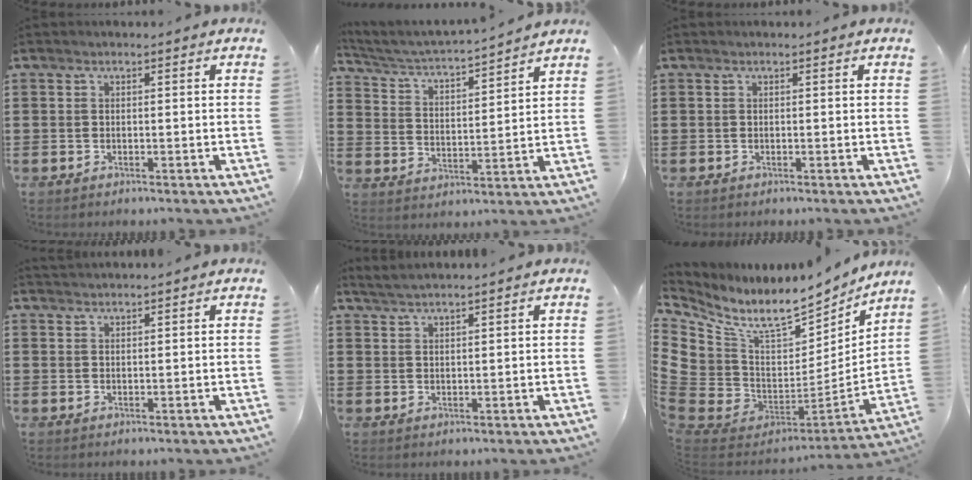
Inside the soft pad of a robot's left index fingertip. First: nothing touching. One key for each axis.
{"total": 3.3, "fx": 3.2, "fy": -0.3, "fz": 0.9, "tx": -0.036, "ty": -0.030, "tz": 0.044}
{"total": 0.0}
{"total": 1.4, "fx": 1.4, "fy": -0.1, "fz": 0.1, "tx": -0.003, "ty": 0.000, "tz": 0.028}
{"total": 2.1, "fx": 2.1, "fy": -0.3, "fz": 0.3, "tx": -0.010, "ty": 0.002, "tz": 0.041}
{"total": 9.5, "fx": 7.5, "fy": 5.1, "fz": 2.9, "tx": -0.104, "ty": -0.068, "tz": 0.132}